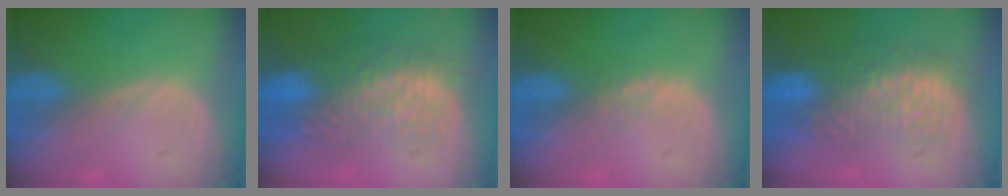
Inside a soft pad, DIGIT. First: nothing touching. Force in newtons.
{"total": 10.5, "press": 9.5, "slide": 4.4}
{"total": 1.0, "press": 1.0, "slide": 0.2}
{"total": 9.5, "press": 8.8, "slide": 3.5}